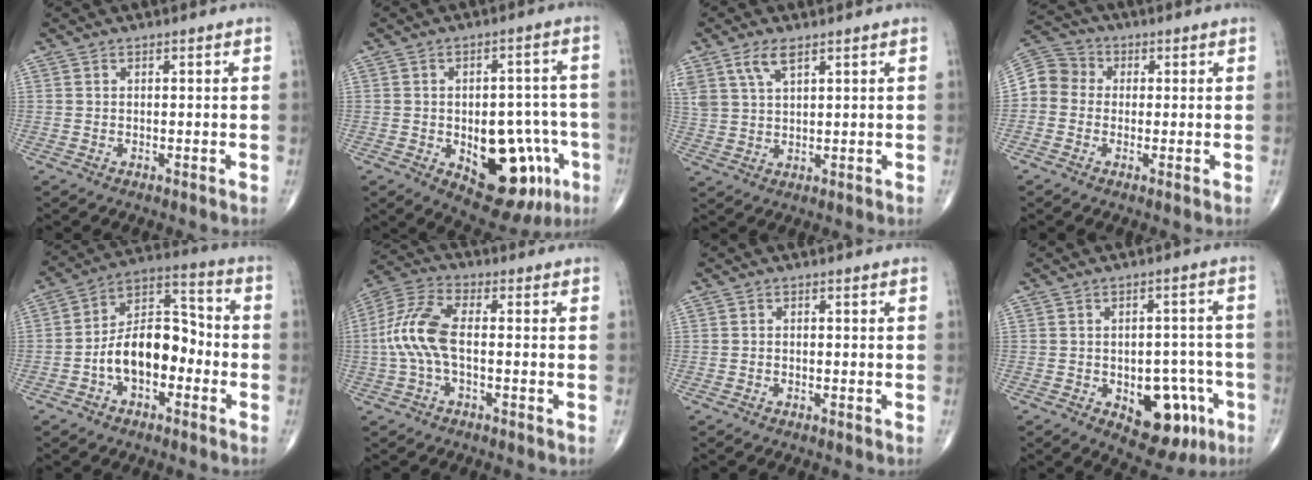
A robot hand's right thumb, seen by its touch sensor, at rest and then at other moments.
{"total": 17.1, "force": [-5.6, 9.3, 13.2], "torque": [-0.133, 0.028, -0.056]}
{"total": 6.0, "force": [3.6, 2.5, 4.1], "torque": [-0.084, -0.006, 0.076]}
{"total": 6.7, "force": [-0.3, 6.1, 2.8], "torque": [-0.035, 0.022, -0.022]}
{"total": 13.7, "force": [-3.6, 8.2, 10.4], "torque": [-0.152, 0.051, -0.072]}
{"total": 10.1, "force": [-1.0, 4.4, 9.0], "torque": [-0.217, 0.028, -0.024]}
{"total": 0.5, "force": [-0.3, 0.3, 0.3], "torque": [-0.004, 0.003, -0.008]}
{"total": 12.6, "force": [-4.9, 7.3, 9.1], "torque": [-0.077, 0.032, -0.053]}